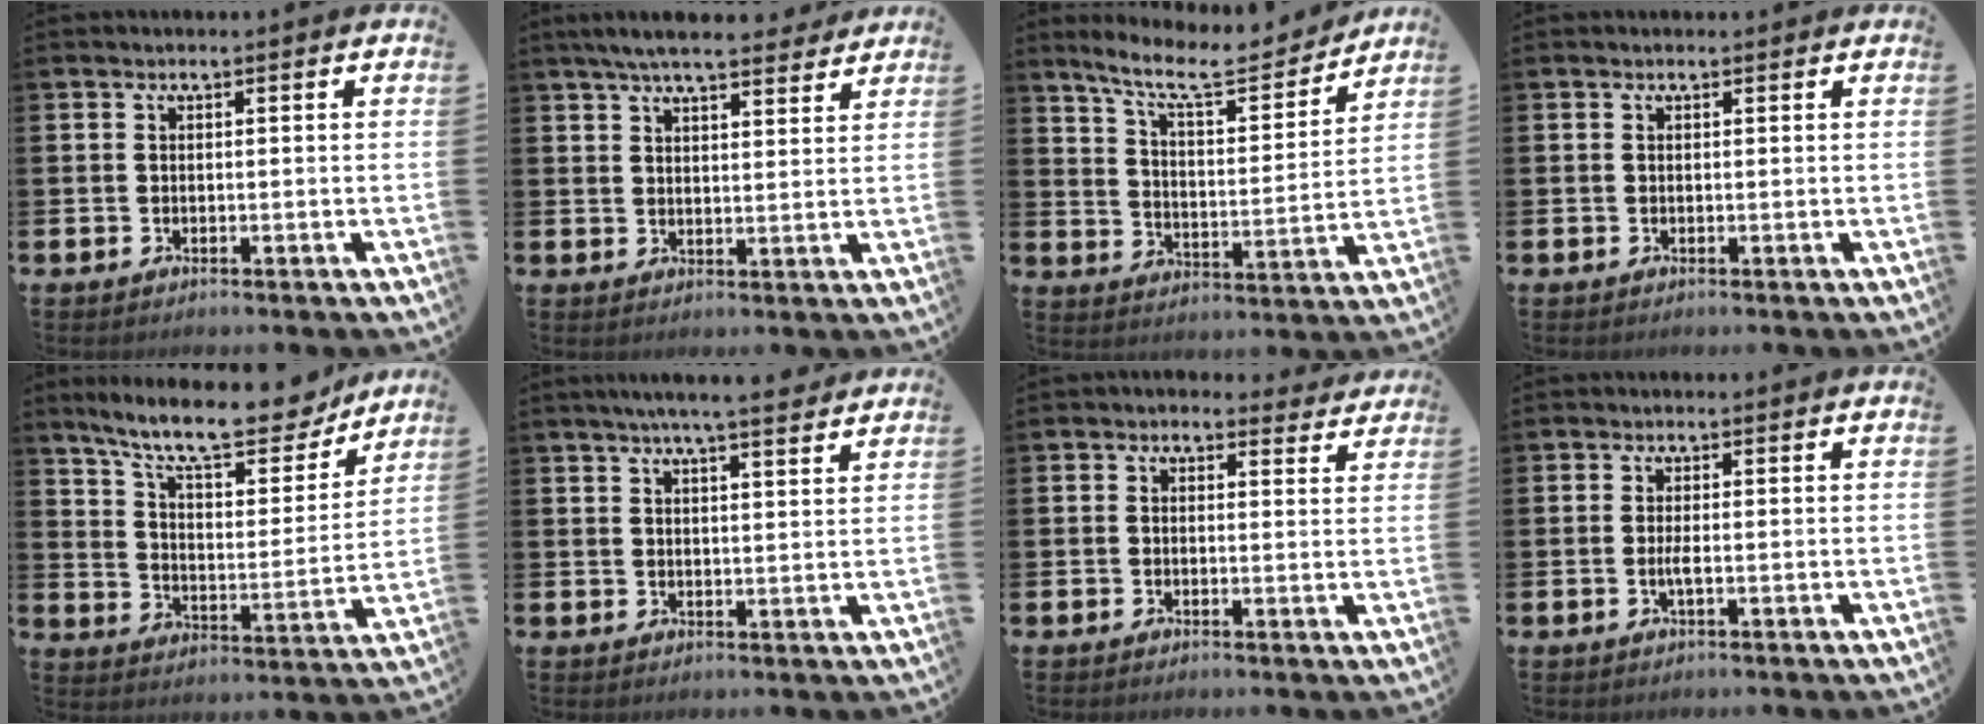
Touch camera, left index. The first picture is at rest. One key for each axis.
{"total": 6.4, "fx": 5.9, "fy": 1.0, "fz": 2.2, "tx": -0.049, "ty": -0.022, "tz": 0.105}
{"total": 9.5, "fx": 8.4, "fy": 1.9, "fz": 4.0, "tx": -0.109, "ty": -0.049, "tz": 0.145}
{"total": 0.0}
{"total": 12.5, "fx": 10.9, "fy": 2.9, "fz": 5.3, "tx": -0.129, "ty": -0.069, "tz": 0.187}
{"total": 5.4, "fx": 5.0, "fy": -0.1, "fz": 2.0, "tx": -0.042, "ty": -0.020, "tz": 0.086}
{"total": 2.1, "fx": 1.9, "fy": 1.0, "fz": 0.1, "tx": 0.001, "ty": -0.006, "tz": 0.030}
{"total": 1.3, "fx": -0.3, "fy": 0.1, "fz": 1.2, "tx": -0.027, "ty": 0.001, "tz": -0.007}